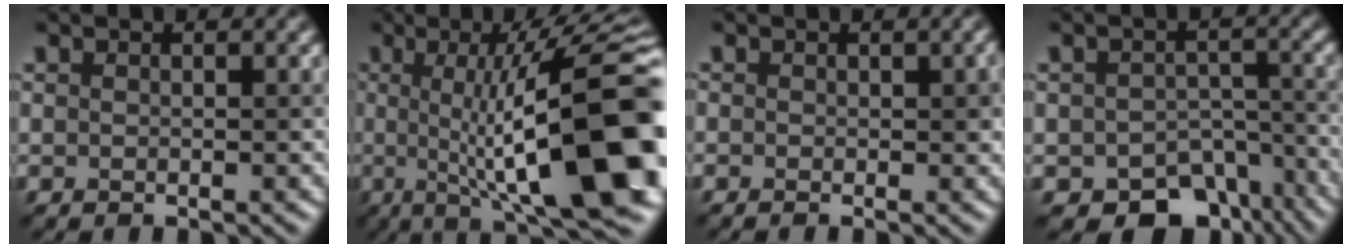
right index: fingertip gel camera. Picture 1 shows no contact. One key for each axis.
{"total": 16.0, "fx": -0.6, "fy": 4.0, "fz": 15.5, "tx": -0.175, "ty": 0.021, "tz": -0.003}
{"total": 1.3, "fx": -0.4, "fy": 0.4, "fz": 1.2, "tx": -0.011, "ty": 0.000, "tz": 0.002}
{"total": 7.5, "fx": -5.0, "fy": 4.5, "fz": 3.3, "tx": -0.037, "ty": -0.028, "tz": -0.057}